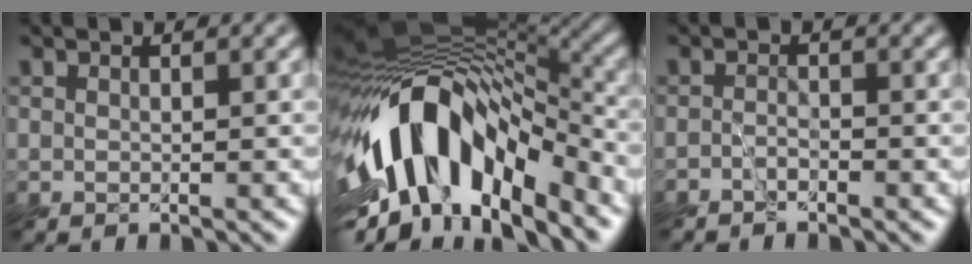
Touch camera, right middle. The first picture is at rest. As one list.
[{"total": 13.6, "force": [-6.6, 6.5, 10.0], "torque": [-0.169, 0.015, -0.121]}, {"total": 1.5, "force": [-1.4, 0.5, 0.4], "torque": [-0.004, -0.003, -0.032]}]